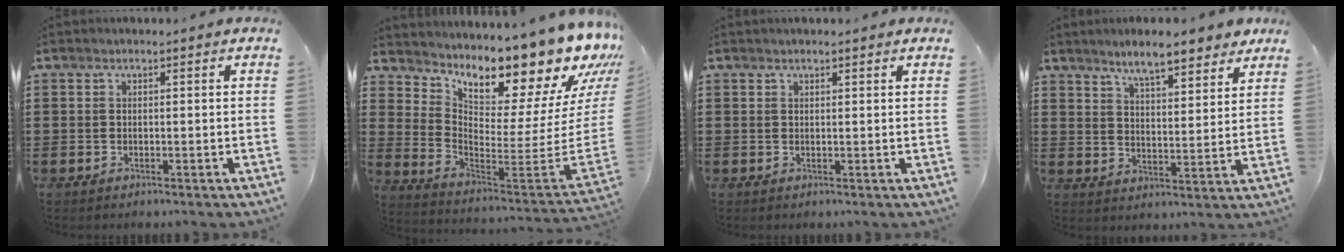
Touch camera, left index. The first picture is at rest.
{"total": 11.9, "force": [10.5, 2.3, 5.3], "torque": [-0.089, -0.113, 0.167]}
{"total": 0.9, "force": [0.9, 0.1, 0.4], "torque": [-0.008, 0.000, 0.016]}
{"total": 7.0, "force": [6.3, 0.9, 3.0], "torque": [-0.072, -0.022, 0.110]}